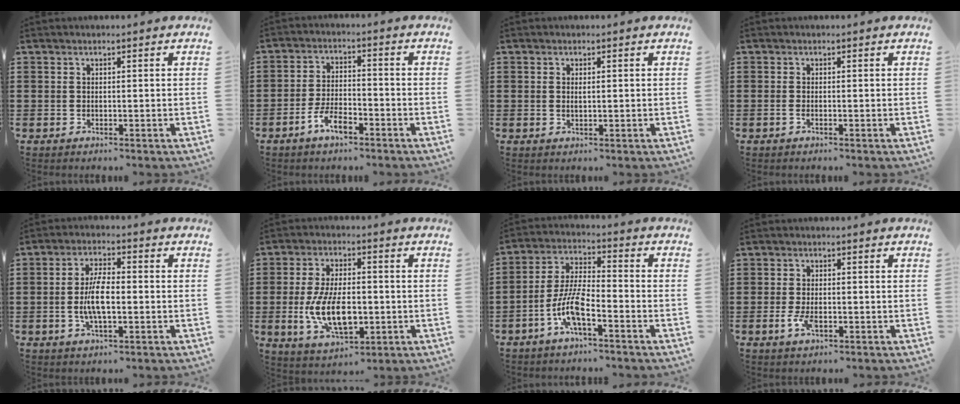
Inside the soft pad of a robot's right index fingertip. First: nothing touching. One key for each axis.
{"total": 5.1, "fx": -3.2, "fy": 1.9, "fz": 3.5, "tx": -0.078, "ty": 0.005, "tz": -0.066}
{"total": 1.1, "fx": 0.1, "fy": 0.3, "fz": 1.1, "tx": -0.022, "ty": -0.001, "tz": 0.002}
{"total": 0.8, "fx": -0.4, "fy": 0.1, "fz": 0.6, "tx": -0.012, "ty": -0.004, "tz": -0.007}
{"total": 6.6, "fx": -0.8, "fy": 2.4, "fz": 6.1, "tx": -0.134, "ty": -0.002, "tz": -0.022}
{"total": 10.6, "fx": -1.9, "fy": 5.4, "fz": 9.0, "tx": -0.186, "ty": -0.008, "tz": -0.035}
{"total": 8.0, "fx": -4.2, "fy": 1.9, "fz": 6.6, "tx": -0.155, "ty": -0.009, "tz": -0.083}
{"total": 3.4, "fx": -1.0, "fy": 1.3, "fz": 2.9, "tx": -0.067, "ty": -0.008, "tz": -0.019}